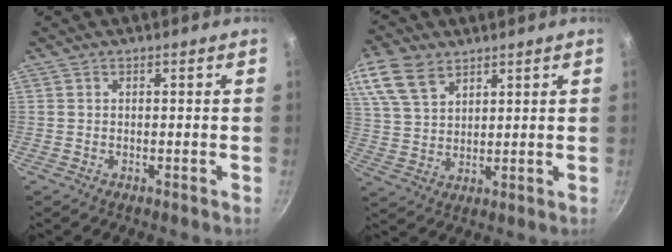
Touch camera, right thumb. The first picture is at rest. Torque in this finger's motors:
{"motor_torque": [-0.73, 4.27, 1.94, 0.83, 0.69]}